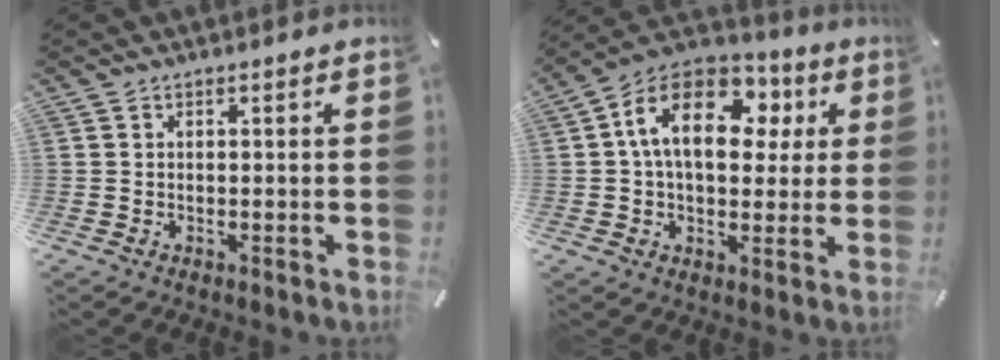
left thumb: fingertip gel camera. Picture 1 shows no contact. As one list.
[{"total": 17.2, "force": [4.4, 11.5, 12.0], "torque": [-0.222, 0.002, 0.074]}]